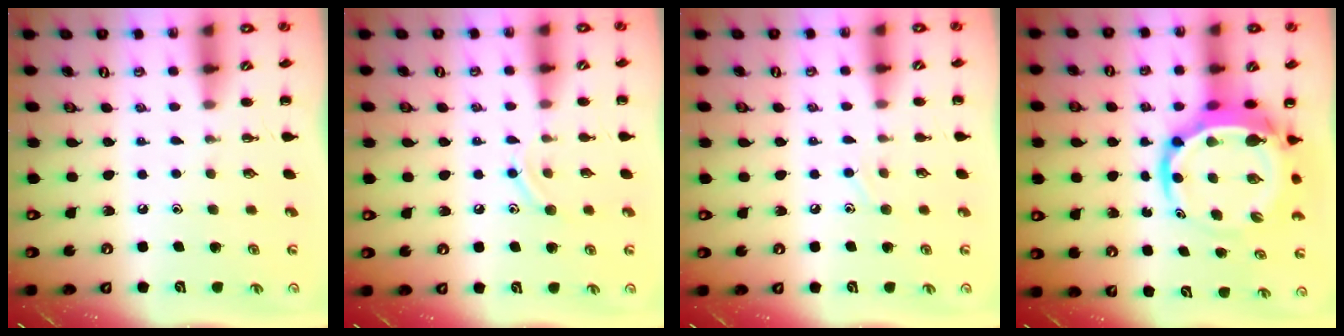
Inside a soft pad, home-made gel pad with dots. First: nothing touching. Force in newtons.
{"total": 9.1, "press": 8.9, "slide": 1.6}
{"total": 6.3, "press": 6.1, "slide": 1.4}
{"total": 9.1, "press": 8.7, "slide": 2.5}